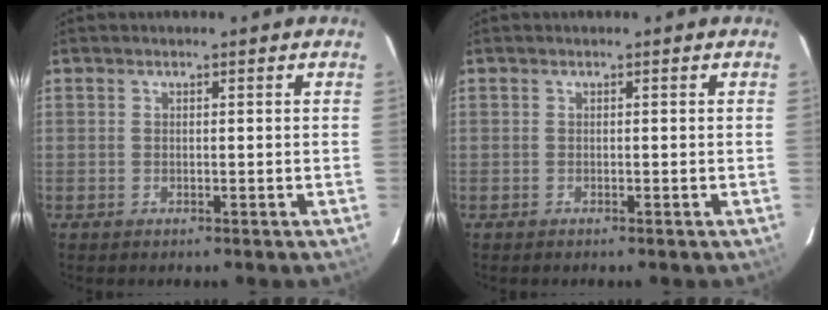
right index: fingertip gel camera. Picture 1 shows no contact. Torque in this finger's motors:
{"motor_torque": [-0.07, 0.02, -0.03, 0.00]}